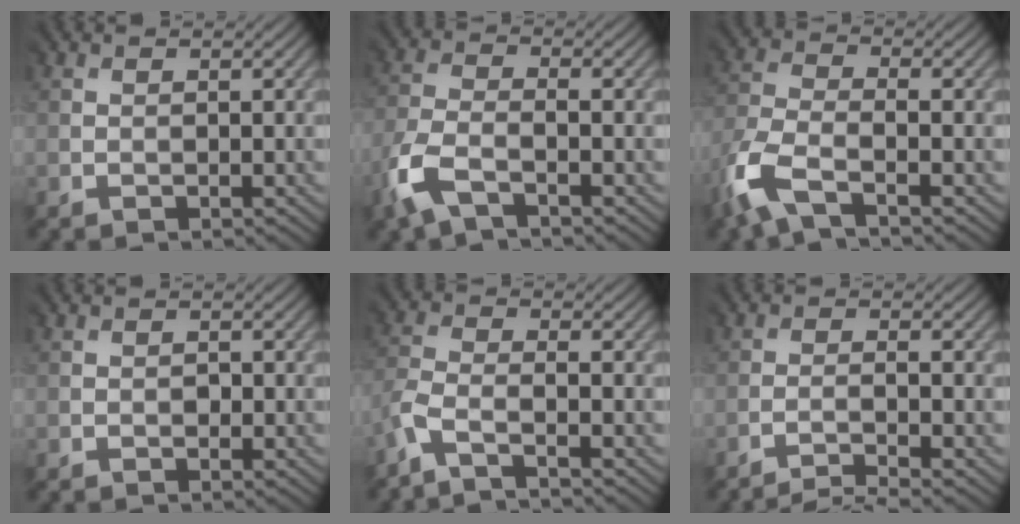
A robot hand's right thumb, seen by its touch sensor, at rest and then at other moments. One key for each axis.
{"total": 5.2, "fx": -3.6, "fy": 2.0, "fz": 3.2, "tx": -0.087, "ty": -0.004, "tz": -0.085}
{"total": 6.7, "fx": -4.3, "fy": 2.5, "fz": 4.5, "tx": -0.115, "ty": -0.007, "tz": -0.098}
{"total": 0.6, "fx": -0.3, "fy": 0.5, "fz": 0.1, "tx": 0.000, "ty": 0.000, "tz": -0.003}
{"total": 3.6, "fx": -3.1, "fy": 0.4, "fz": 1.7, "tx": -0.042, "ty": -0.003, "tz": -0.074}
{"total": 3.5, "fx": -3.1, "fy": 0.1, "fz": 1.6, "tx": -0.009, "ty": 0.003, "tz": -0.062}